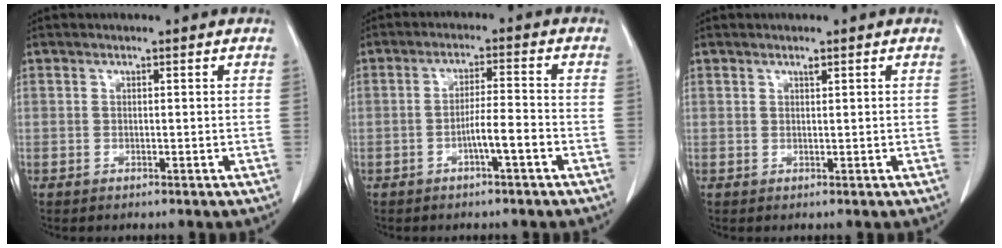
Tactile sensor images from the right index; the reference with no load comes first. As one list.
[{"total": 5.0, "force": [-2.1, 0.5, 4.5], "torque": [-0.083, 0.010, -0.035]}, {"total": 1.0, "force": [0.6, 0.5, 0.6], "torque": [-0.016, 0.002, 0.013]}]